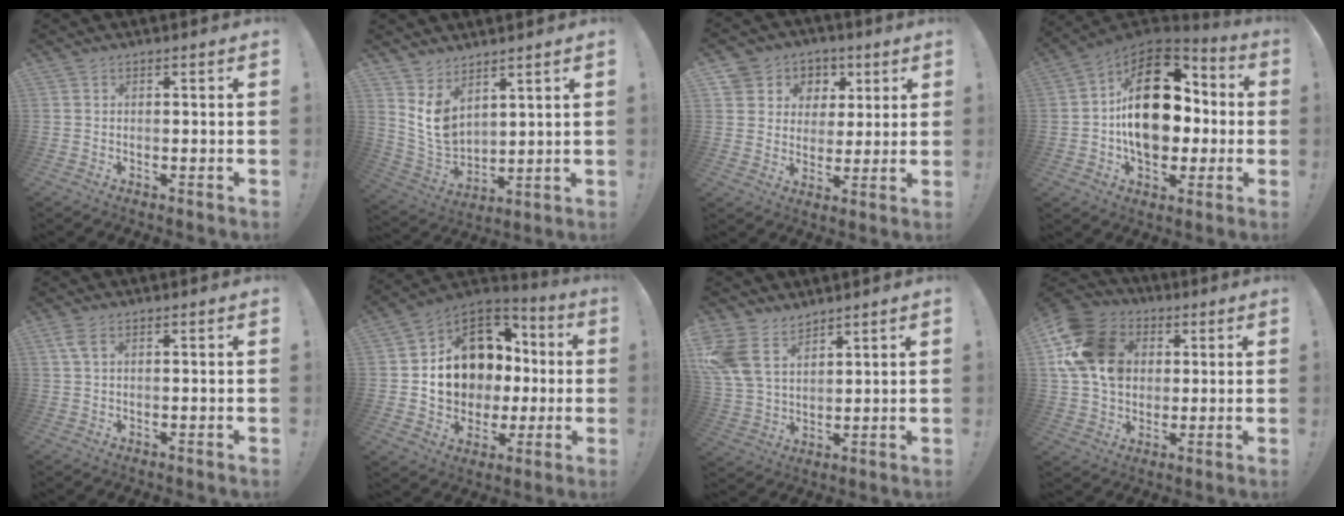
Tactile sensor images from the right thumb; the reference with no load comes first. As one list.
[{"total": 9.1, "force": [5.4, 5.5, 4.9], "torque": [-0.101, -0.042, 0.108]}, {"total": 8.5, "force": [2.6, 7.9, 1.7], "torque": [-0.025, -0.014, 0.057]}, {"total": 23.6, "force": [1.4, 15.5, 17.8], "torque": [-0.272, 0.010, 0.033]}, {"total": 2.6, "force": [1.0, 1.0, 2.2], "torque": [-0.039, 0.001, 0.017]}, {"total": 16.1, "force": [2.4, 13.5, 8.5], "torque": [-0.127, -0.010, 0.075]}, {"total": 11.8, "force": [7.8, 7.3, 5.0], "torque": [-0.113, -0.042, 0.156]}, {"total": 18.1, "force": [4.2, 14.5, 10.0], "torque": [-0.168, -0.004, 0.085]}]